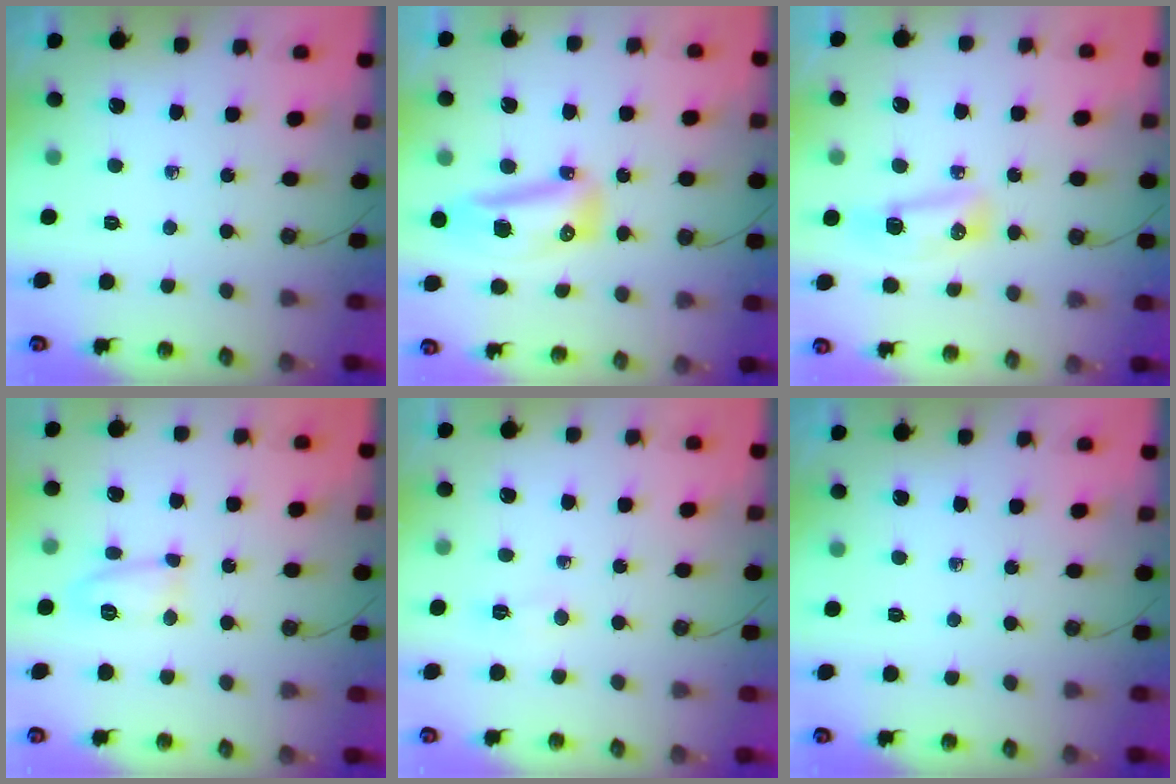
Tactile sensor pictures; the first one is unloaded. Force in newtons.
{"total": 10.0, "press": 9.9, "slide": 1.1}
{"total": 8.0, "press": 7.8, "slide": 1.9}
{"total": 9.0, "press": 8.9, "slide": 0.7}
{"total": 3.6, "press": 3.3, "slide": 1.3}
{"total": 0.0}